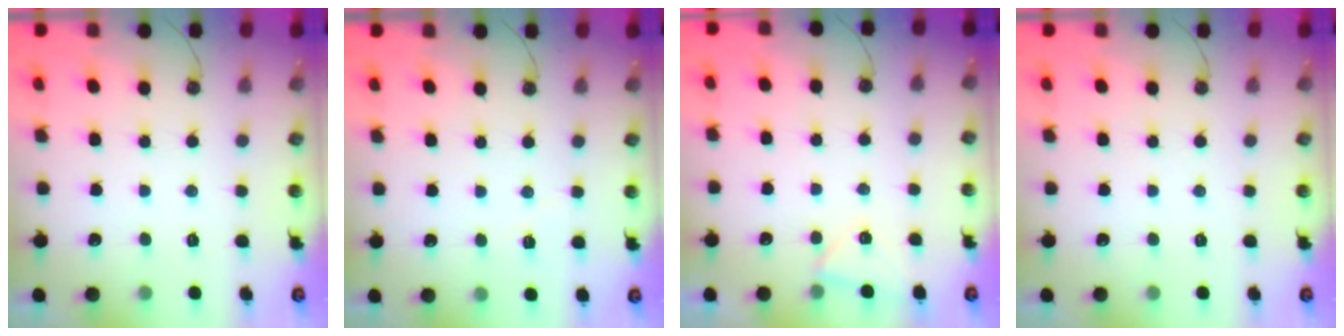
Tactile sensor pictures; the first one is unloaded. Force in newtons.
{"total": 2.9, "press": 1.5, "slide": 2.5}
{"total": 3.7, "press": 2.6, "slide": 2.6}
{"total": 0.0}